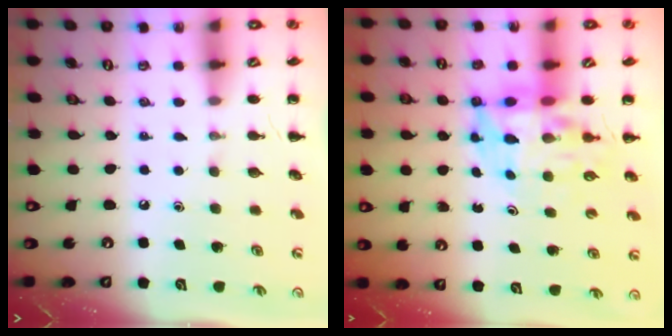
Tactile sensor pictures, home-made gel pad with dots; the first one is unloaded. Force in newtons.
{"total": 9.5, "press": 9.1, "slide": 2.8}